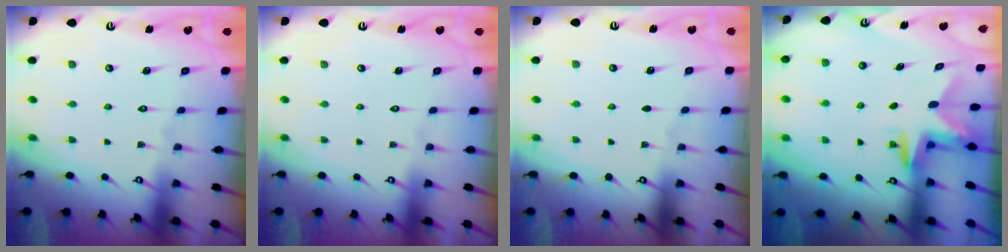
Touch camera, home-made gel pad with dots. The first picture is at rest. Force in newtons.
{"total": 0.0}
{"total": 0.0}
{"total": 2.8, "press": 2.8, "slide": 0.2}